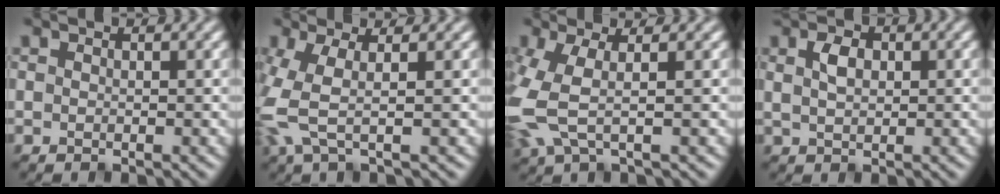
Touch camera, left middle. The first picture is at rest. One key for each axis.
{"total": 3.7, "fx": -0.4, "fy": 1.0, "fz": 3.6, "tx": -0.104, "ty": -0.006, "tz": -0.011}
{"total": 4.5, "fx": -0.3, "fy": 1.7, "fz": 4.1, "tx": -0.123, "ty": -0.003, "tz": -0.008}
{"total": 1.6, "fx": 0.5, "fy": 1.0, "fz": 1.2, "tx": -0.023, "ty": 0.004, "tz": 0.010}